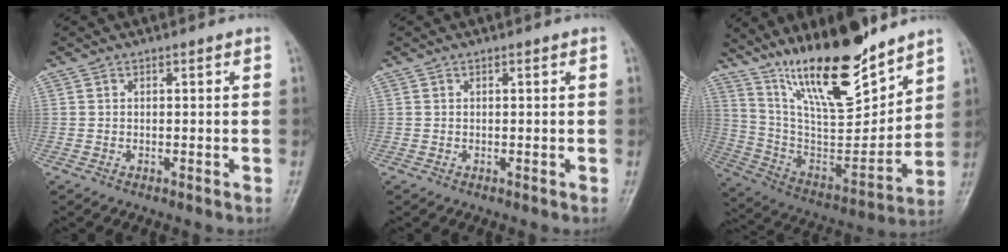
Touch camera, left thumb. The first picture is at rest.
{"total": 0.0}
{"total": 22.2, "force": [16.2, 6.3, 13.9], "torque": [-0.198, -0.090, 0.293]}